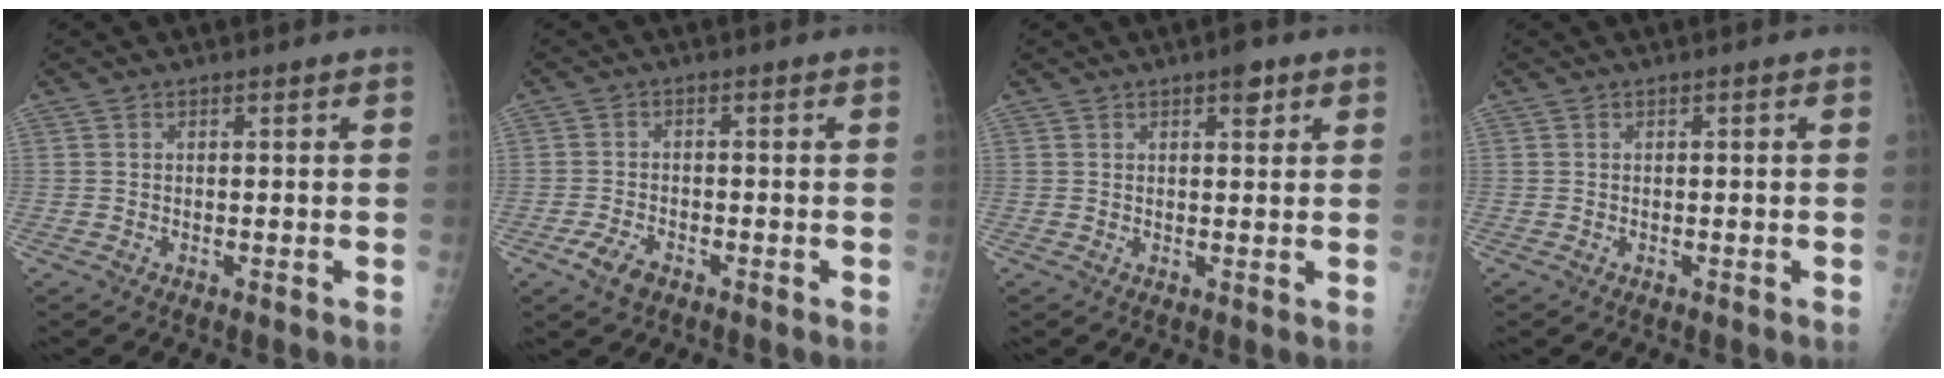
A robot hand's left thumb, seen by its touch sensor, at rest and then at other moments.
{"total": 4.0, "force": [-2.3, 2.2, 2.4], "torque": [-0.049, 0.004, -0.041]}
{"total": 2.9, "force": [1.7, 1.2, 2.0], "torque": [-0.018, -0.006, 0.021]}
{"total": 0.0}